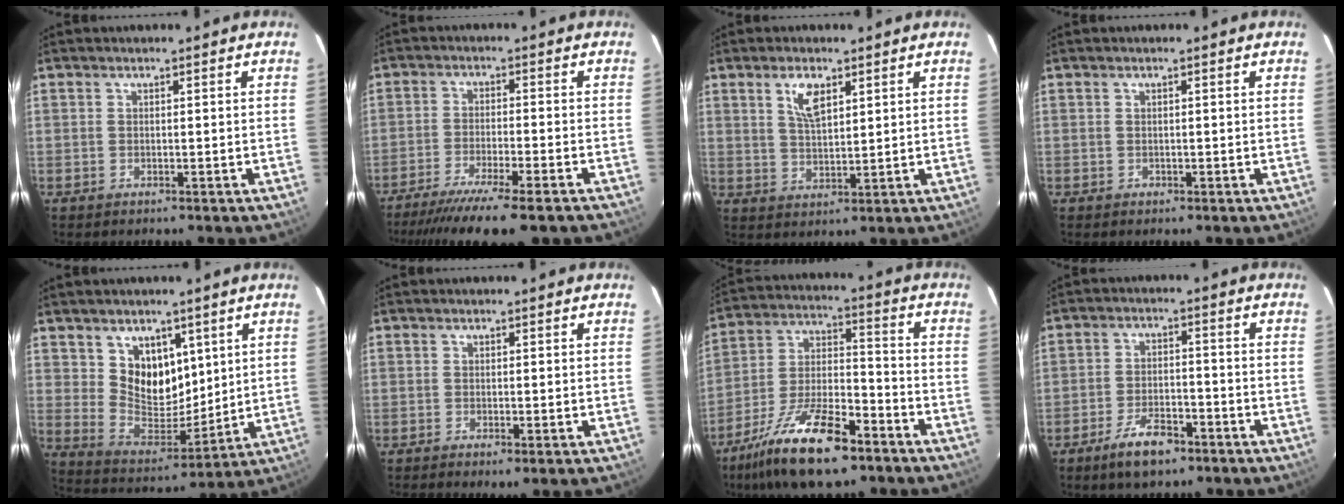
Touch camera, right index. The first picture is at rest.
{"total": 15.2, "force": [-12.5, 1.3, 8.7], "torque": [-0.175, -0.043, -0.198]}
{"total": 5.5, "force": [2.8, 2.3, 4.1], "torque": [-0.076, 0.004, 0.056]}
{"total": 0.6, "force": [-0.2, 0.5, 0.0], "torque": [0.003, 0.001, 0.000]}
{"total": 11.1, "force": [5.3, 8.2, 5.3], "torque": [-0.090, -0.007, 0.114]}
{"total": 1.3, "force": [-0.6, 0.1, 1.2], "torque": [-0.024, -0.005, -0.010]}
{"total": 19.0, "force": [-12.4, 6.7, 12.8], "torque": [-0.255, -0.017, -0.221]}
{"total": 7.9, "force": [-5.4, 3.3, 4.8], "torque": [-0.108, 0.000, -0.091]}